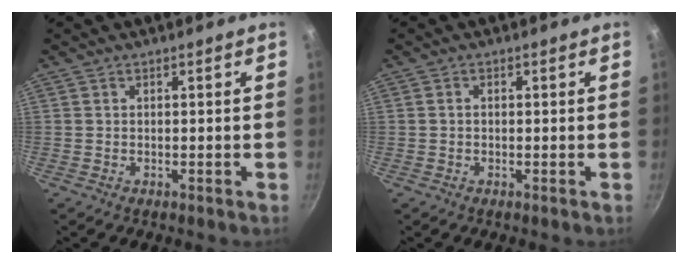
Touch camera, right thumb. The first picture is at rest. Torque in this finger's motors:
{"motor_torque": [0.17, -0.25, -0.46, 0.14, 0.02]}